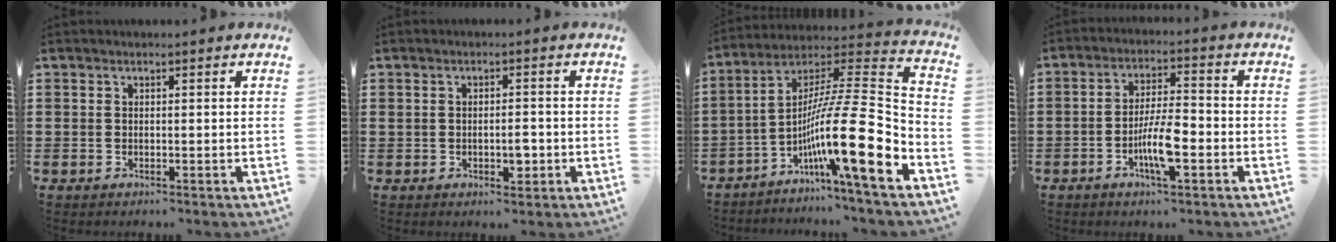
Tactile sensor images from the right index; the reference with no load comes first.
{"total": 2.8, "force": [-0.7, 1.2, 2.4], "torque": [-0.035, 0.000, -0.015]}
{"total": 17.6, "force": [-6.6, 1.6, 16.2], "torque": [-0.294, -0.027, -0.120]}
{"total": 7.2, "force": [-2.6, 1.9, 6.5], "torque": [-0.127, -0.003, -0.049]}